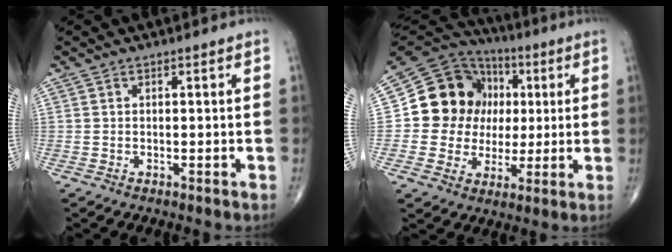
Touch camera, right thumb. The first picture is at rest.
{"total": 16.8, "force": [2.0, 14.9, 7.5], "torque": [-0.089, 0.026, 0.039]}